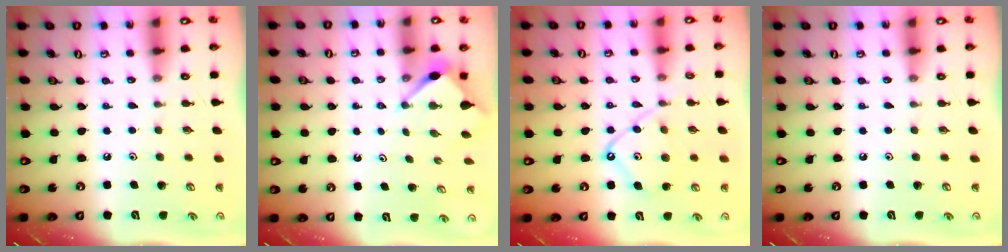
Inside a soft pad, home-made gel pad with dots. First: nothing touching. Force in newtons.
{"total": 3.4, "press": 3.3, "slide": 0.3}
{"total": 11.3, "press": 11.3, "slide": 1.1}
{"total": 0.0}